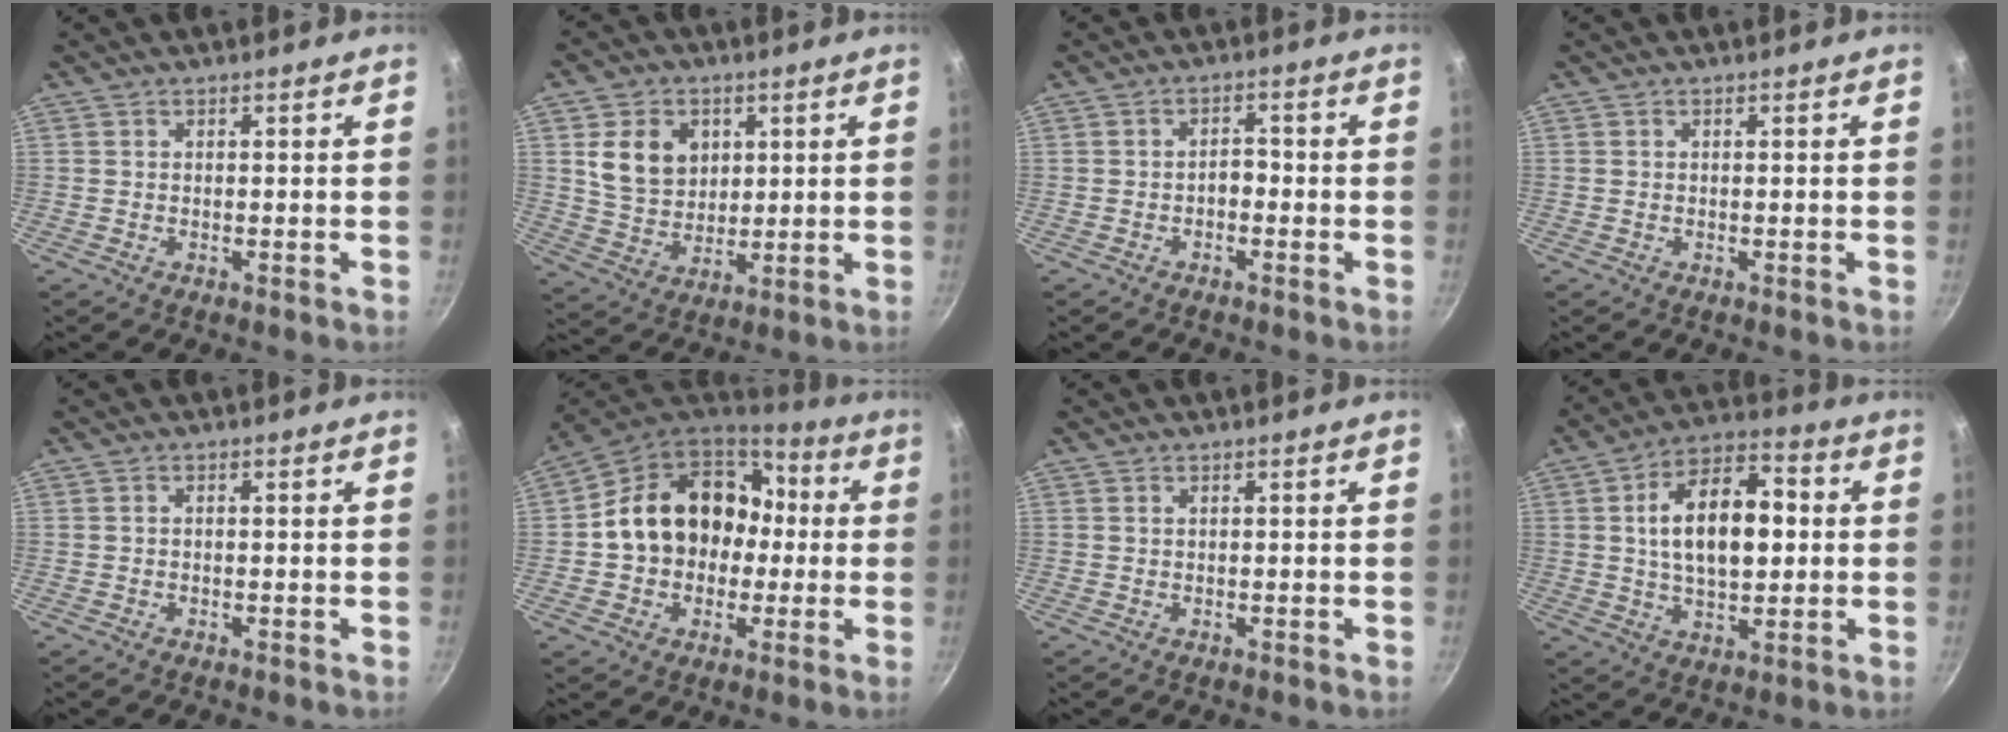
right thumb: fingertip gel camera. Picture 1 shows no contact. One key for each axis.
{"total": 10.7, "fx": 3.2, "fy": 8.5, "fz": 5.7, "tx": -0.066, "ty": -0.014, "tz": 0.069}
{"total": 2.4, "fx": -0.9, "fy": 1.5, "fz": 1.6, "tx": -0.013, "ty": 0.014, "tz": -0.020}
{"total": 0.0}
{"total": 0.0}
{"total": 18.8, "fx": -0.6, "fy": 14.7, "fz": 11.6, "tx": -0.152, "ty": 0.046, "tz": -0.012}
{"total": 0.0}
{"total": 16.1, "fx": 1.9, "fy": 8.9, "fz": 13.3, "tx": -0.196, "ty": 0.017, "tz": 0.026}